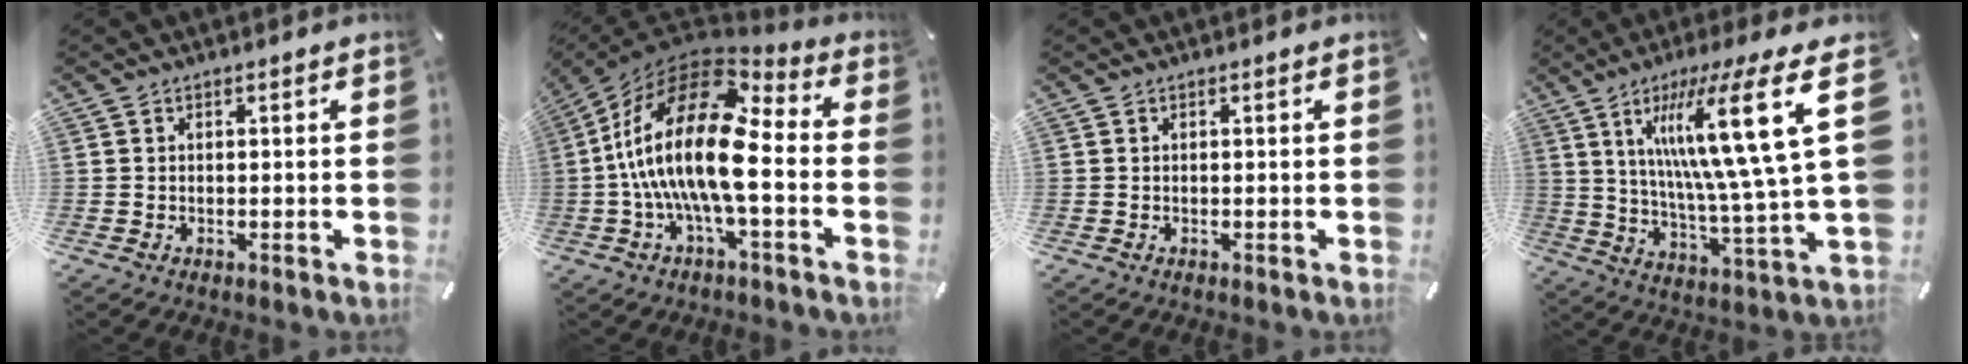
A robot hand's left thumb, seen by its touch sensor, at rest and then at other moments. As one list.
[{"total": 22.7, "force": [-1.4, 8.9, 20.9], "torque": [-0.442, -0.010, -0.032]}, {"total": 0.0}, {"total": 24.8, "force": [9.2, 3.8, 22.7], "torque": [-0.402, -0.046, 0.125]}]